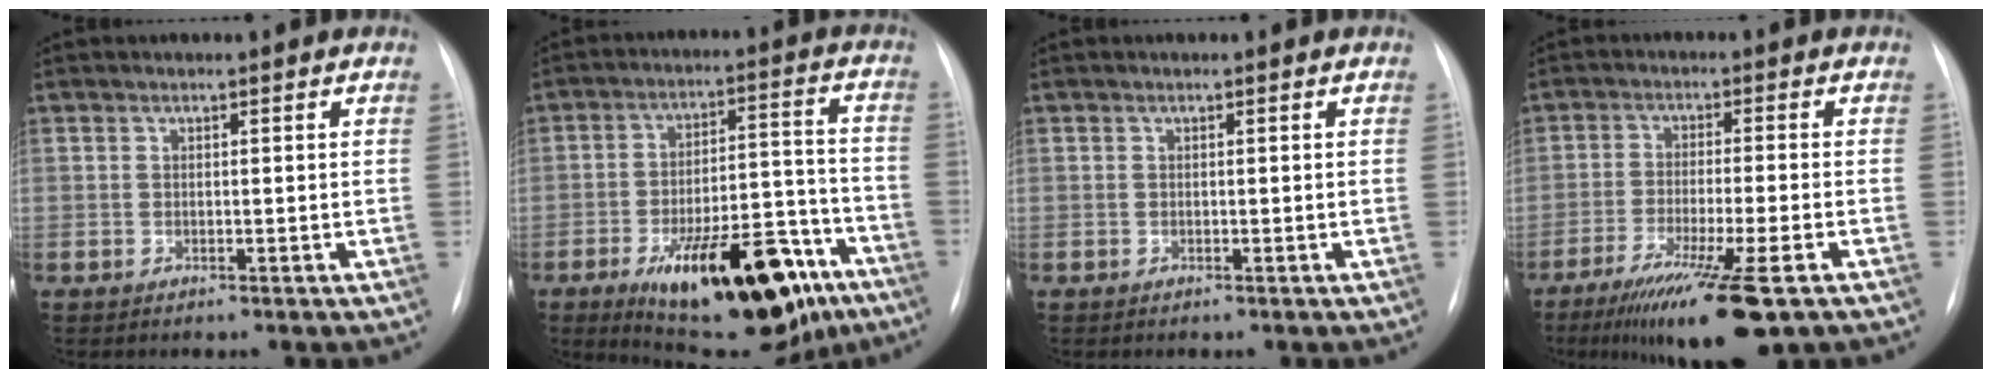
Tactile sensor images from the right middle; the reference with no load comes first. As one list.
[{"total": 22.3, "force": [-12.6, 7.7, 16.7], "torque": [-0.192, 0.023, -0.177]}, {"total": 0.0}, {"total": 13.2, "force": [-8.1, 0.5, 10.4], "torque": [-0.174, -0.040, -0.131]}]